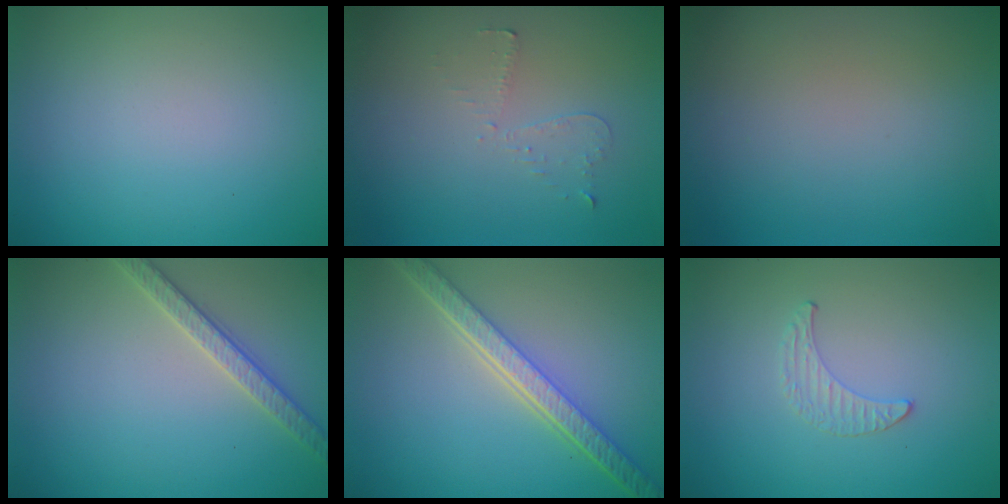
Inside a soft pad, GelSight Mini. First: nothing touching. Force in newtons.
{"total": 0.9, "press": 0.8, "slide": 0.4}
{"total": 0.0}
{"total": 2.6, "press": 2.5, "slide": 0.5}
{"total": 5.6, "press": 4.2, "slide": 3.7}
{"total": 0.5, "press": 0.5, "slide": 0.2}